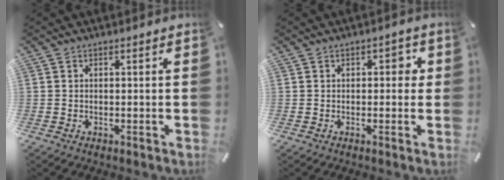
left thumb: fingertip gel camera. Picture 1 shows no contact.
{"total": 2.1, "force": [0.1, 1.5, 1.4], "torque": [-0.013, 0.004, -0.006]}